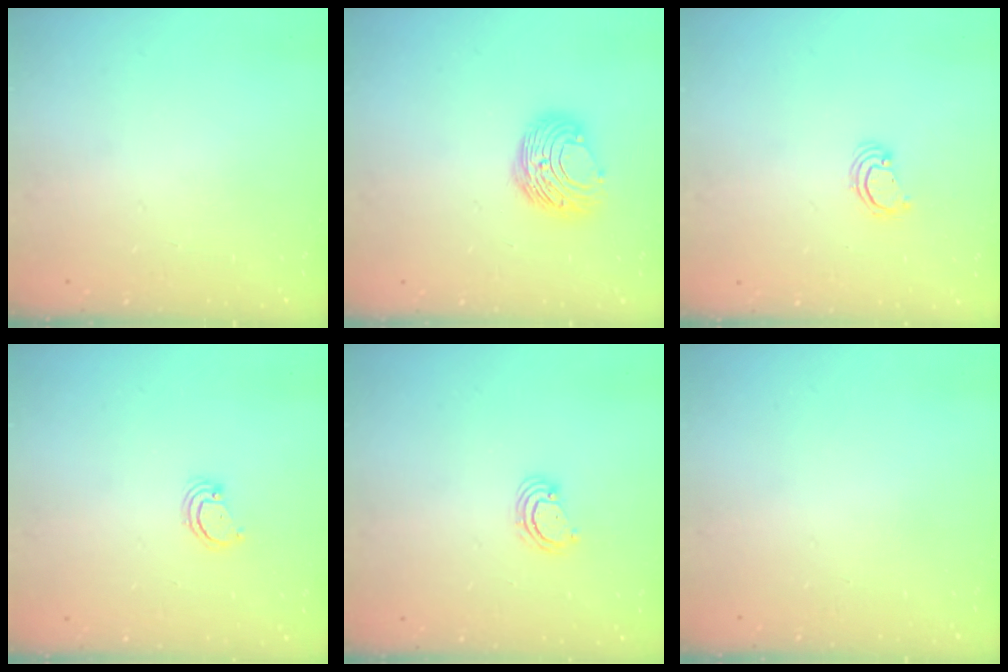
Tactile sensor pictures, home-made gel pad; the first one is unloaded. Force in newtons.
{"total": 9.1, "press": 9.1, "slide": 0.4}
{"total": 2.2, "press": 2.2, "slide": 0.1}
{"total": 2.5, "press": 2.5, "slide": 0.2}
{"total": 2.9, "press": 2.9, "slide": 0.3}
{"total": 0.0}